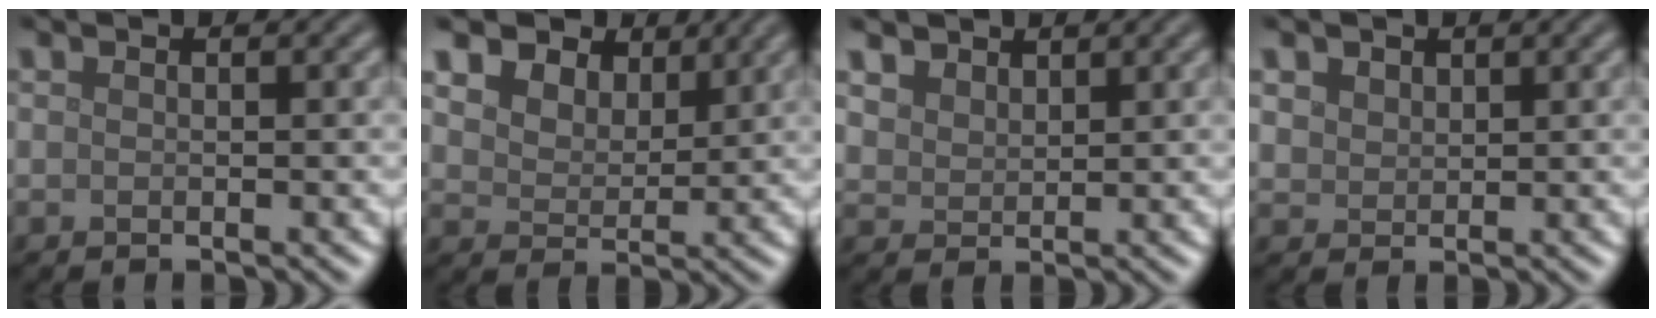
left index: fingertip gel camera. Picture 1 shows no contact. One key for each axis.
{"total": 7.8, "fx": 5.4, "fy": 4.7, "fz": 3.1, "tx": -0.087, "ty": 0.010, "tz": 0.092}
{"total": 2.6, "fx": 2.1, "fy": 1.5, "fz": 0.6, "tx": -0.028, "ty": -0.006, "tz": 0.049}
{"total": 2.0, "fx": 1.3, "fy": 1.4, "fz": 0.6, "tx": -0.020, "ty": -0.003, "tz": 0.029}